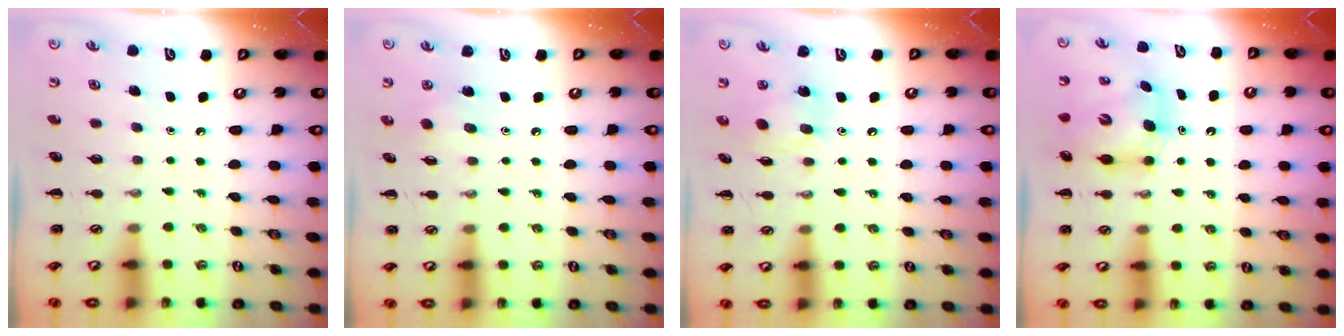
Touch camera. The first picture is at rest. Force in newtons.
{"total": 2.5, "press": 2.4, "slide": 0.8}
{"total": 10.7, "press": 10.5, "slide": 2.2}
{"total": 6.2, "press": 6.0, "slide": 1.3}